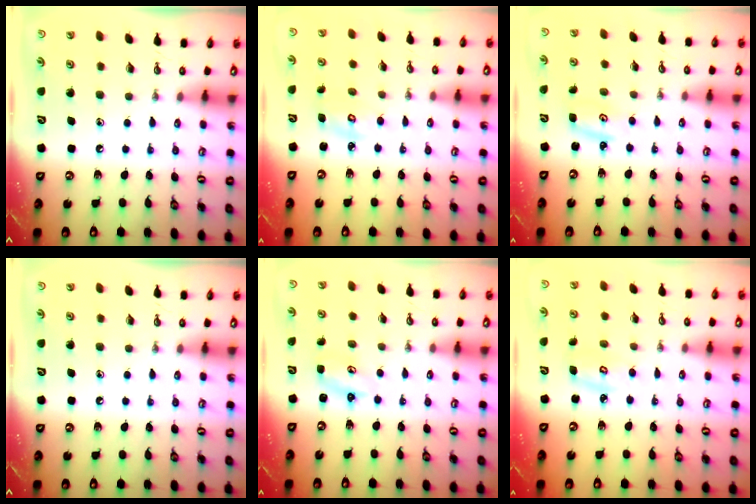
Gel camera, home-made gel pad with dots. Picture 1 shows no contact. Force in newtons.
{"total": 2.7, "press": 2.7, "slide": 0.0}
{"total": 2.9, "press": 2.9, "slide": 0.3}
{"total": 0.0}
{"total": 2.4, "press": 2.4, "slide": 0.2}
{"total": 4.2, "press": 4.2, "slide": 0.4}